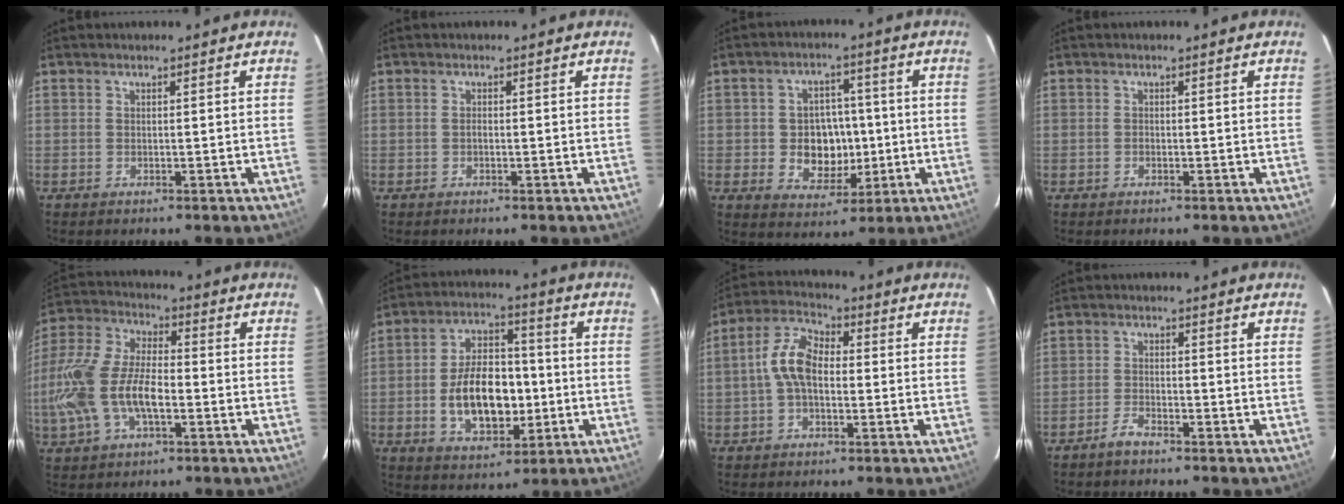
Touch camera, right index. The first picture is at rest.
{"total": 0.6, "force": [-0.2, 0.3, 0.4], "torque": [-0.005, 0.003, -0.006]}
{"total": 9.0, "force": [-1.1, 7.4, 4.9], "torque": [-0.100, 0.010, -0.002]}
{"total": 0.6, "force": [-0.3, 0.5, 0.2], "torque": [-0.002, 0.000, -0.007]}
{"total": 17.7, "force": [-4.3, 8.6, 14.9], "torque": [-0.325, -0.002, -0.081]}
{"total": 14.2, "force": [-2.6, 8.3, 11.3], "torque": [-0.214, 0.016, -0.030]}
{"total": 8.1, "force": [-0.6, 4.6, 6.7], "torque": [-0.141, 0.024, -0.016]}
{"total": 2.9, "force": [-2.5, 0.8, 1.2], "torque": [-0.039, 0.003, -0.051]}